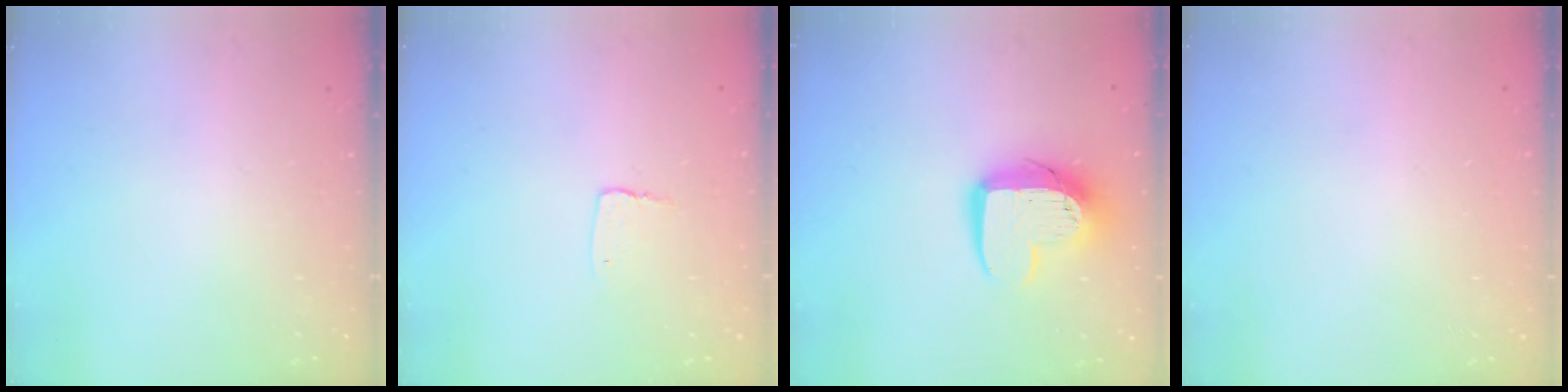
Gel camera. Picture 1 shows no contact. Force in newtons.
{"total": 3.8, "press": 3.8, "slide": 0.4}
{"total": 11.0, "press": 10.9, "slide": 0.9}
{"total": 0.0}